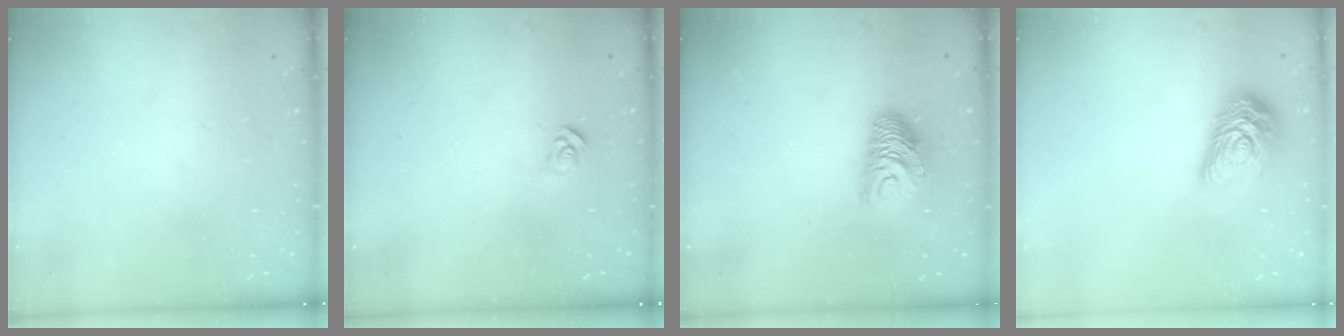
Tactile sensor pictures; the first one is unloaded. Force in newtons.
{"total": 3.8, "press": 3.8, "slide": 0.4}
{"total": 9.8, "press": 9.8, "slide": 0.2}
{"total": 13.3, "press": 13.3, "slide": 0.6}